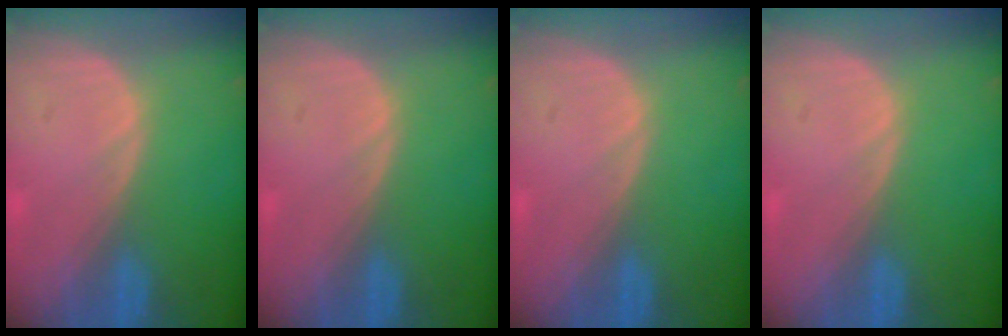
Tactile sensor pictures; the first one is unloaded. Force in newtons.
{"total": 0.0}
{"total": 0.0}
{"total": 0.0}